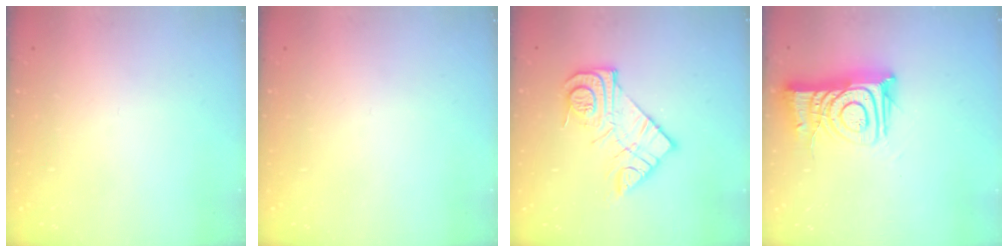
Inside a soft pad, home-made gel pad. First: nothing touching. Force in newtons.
{"total": 0.0}
{"total": 14.6, "press": 14.6, "slide": 0.8}
{"total": 15.9, "press": 15.9, "slide": 1.7}